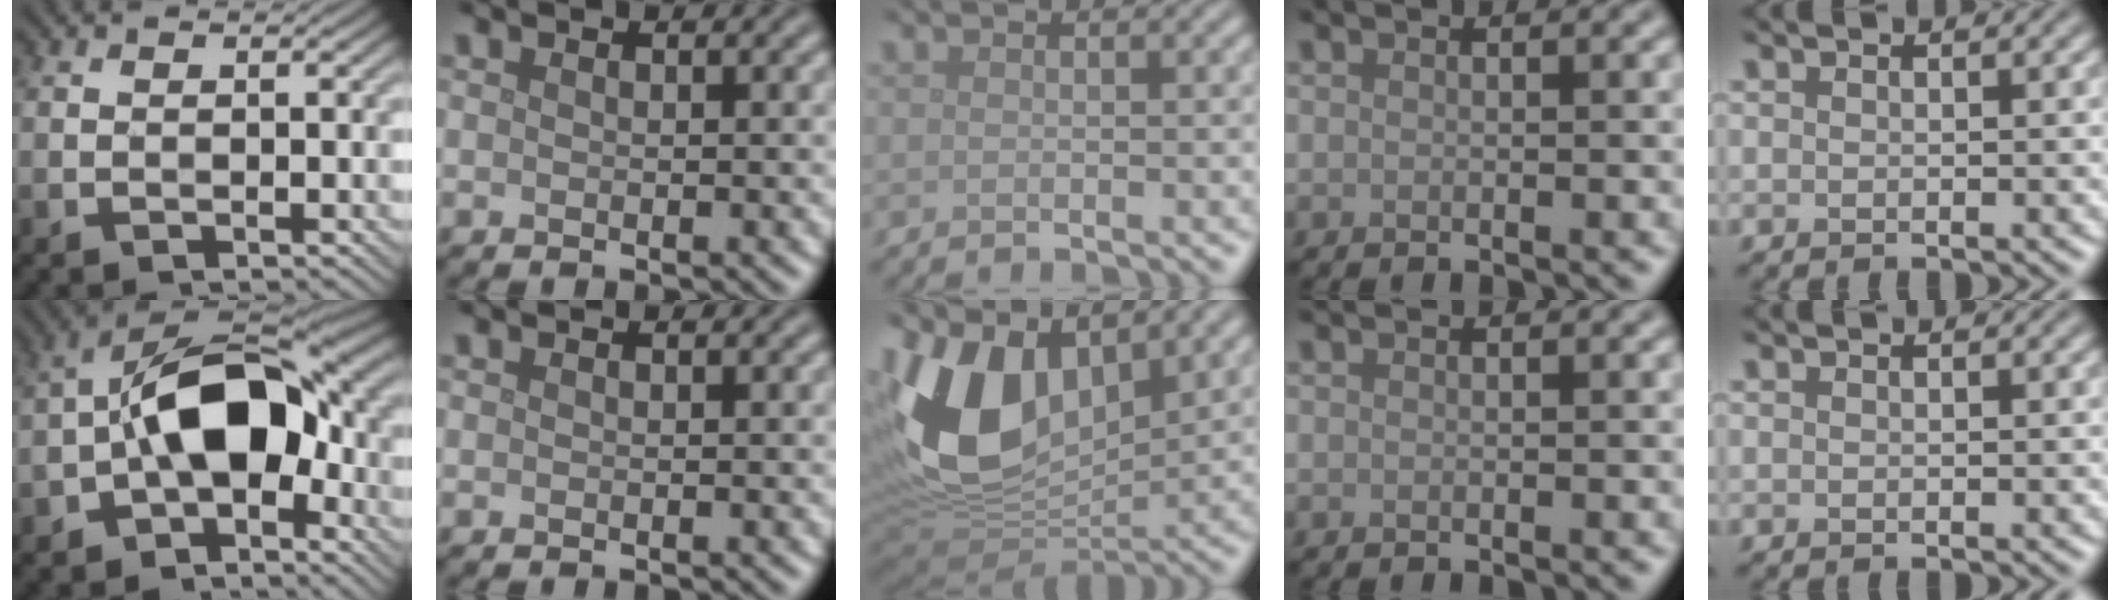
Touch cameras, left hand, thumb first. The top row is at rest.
{"thumb": {"total": 12.7, "force": [-2.5, 7.0, 10.3], "torque": [-0.163, 0.021, -0.061]}, "middle": {"total": 12.3, "force": [3.3, 7.6, 9.0], "torque": [-0.200, -0.002, 0.056]}}